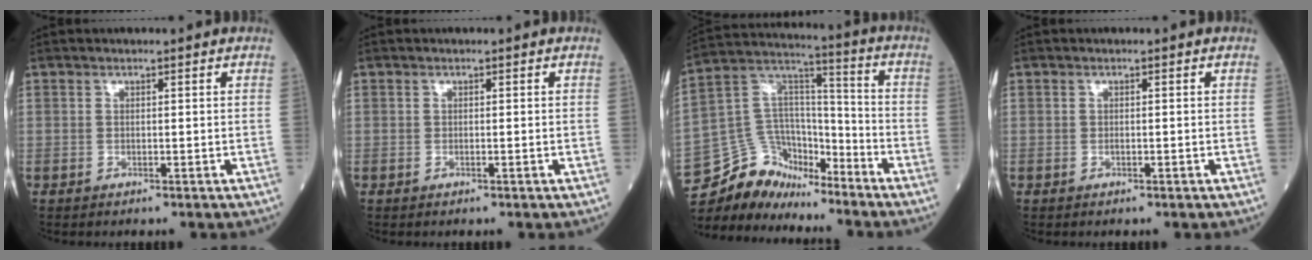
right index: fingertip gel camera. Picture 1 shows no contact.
{"total": 0.0}
{"total": 13.2, "force": [-11.7, 5.8, 2.1], "torque": [-0.051, 0.071, -0.218]}
{"total": 0.0}